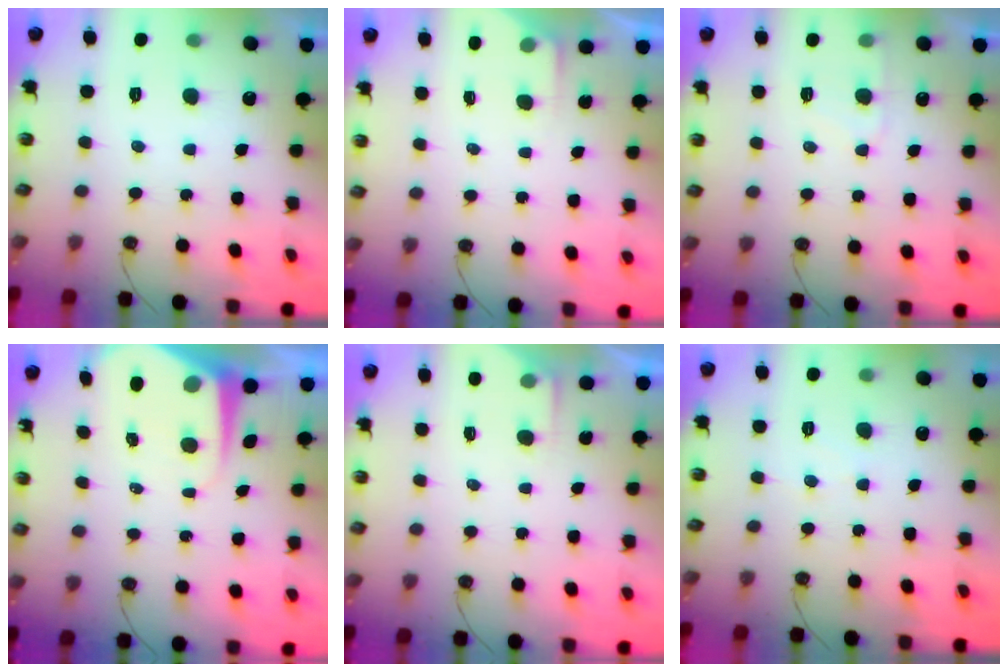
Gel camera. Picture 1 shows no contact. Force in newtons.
{"total": 2.7, "press": 2.7, "slide": 0.4}
{"total": 5.1, "press": 5.0, "slide": 0.6}
{"total": 7.6, "press": 7.6, "slide": 0.8}
{"total": 2.1, "press": 2.0, "slide": 0.3}
{"total": 3.4, "press": 3.4, "slide": 0.5}